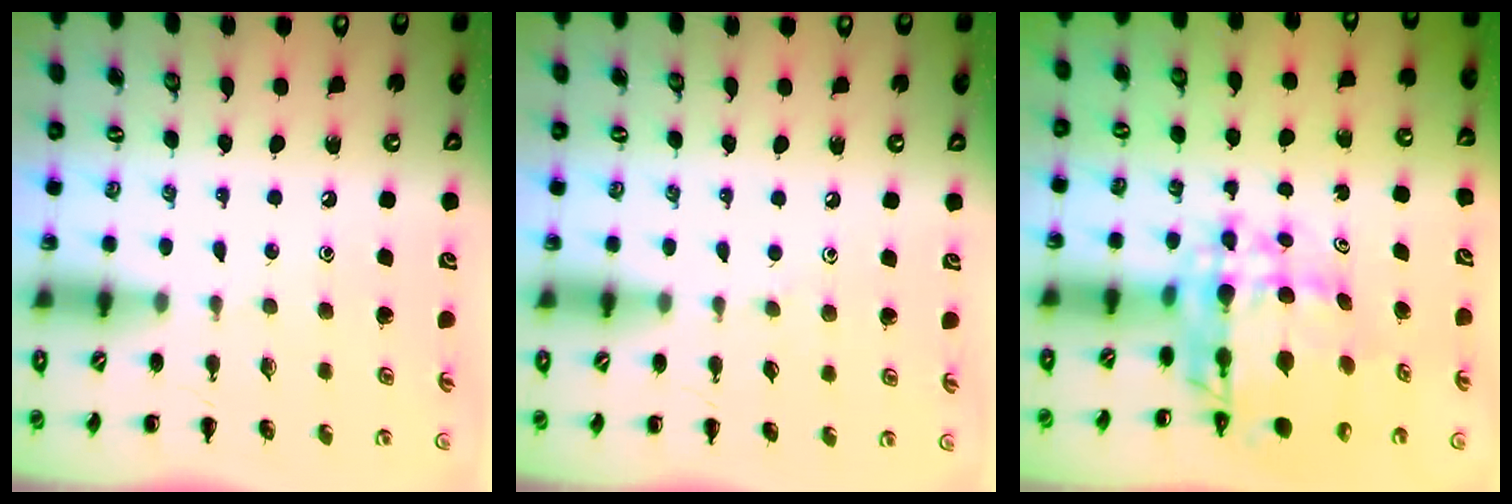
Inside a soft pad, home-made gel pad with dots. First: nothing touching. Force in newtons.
{"total": 2.9, "press": 2.7, "slide": 1.1}
{"total": 11.0, "press": 10.4, "slide": 3.7}